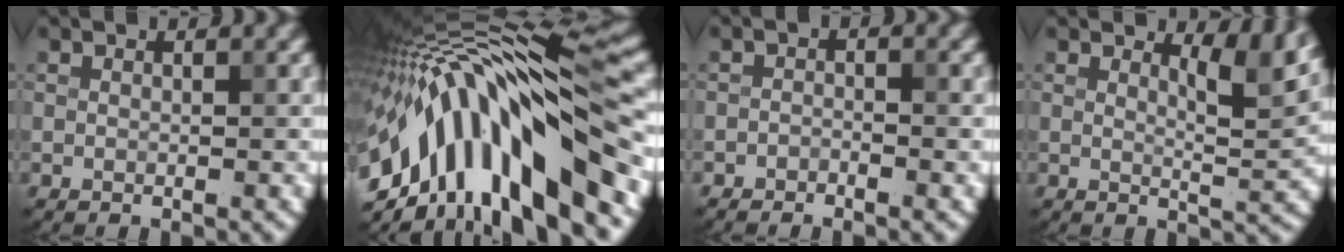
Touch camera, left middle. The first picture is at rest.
{"total": 15.6, "force": [-5.5, 5.6, 13.5], "torque": [-0.226, 0.023, -0.082]}
{"total": 1.3, "force": [-1.2, 0.4, 0.4], "torque": [-0.005, 0.003, -0.023]}
{"total": 3.5, "force": [2.3, 0.8, 2.5], "torque": [-0.036, -0.006, 0.033]}